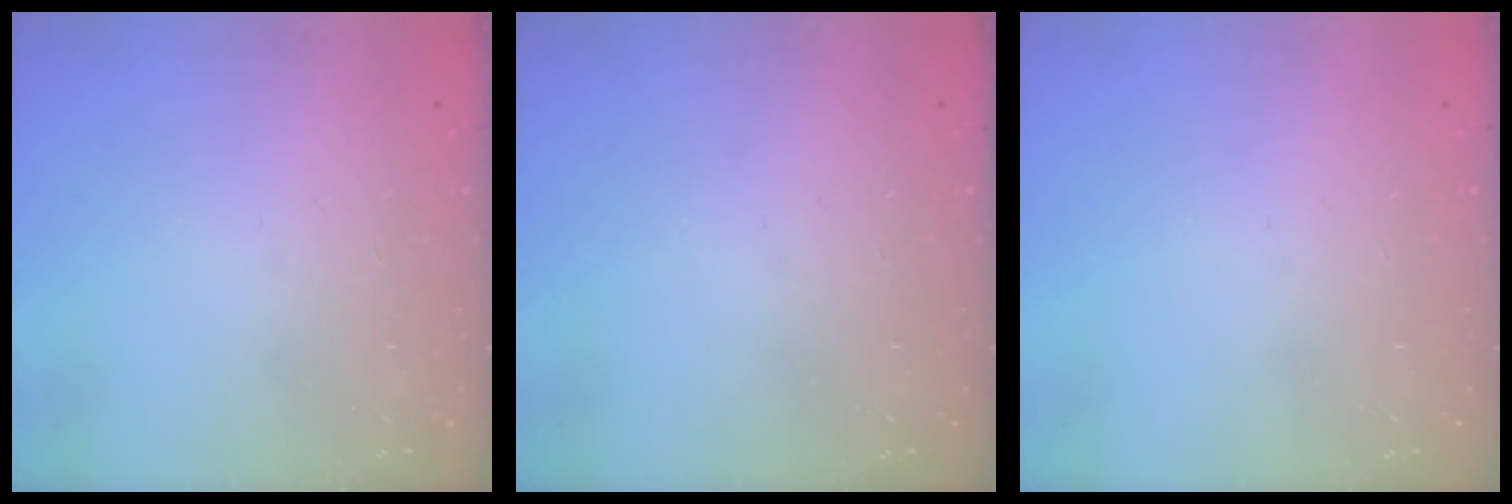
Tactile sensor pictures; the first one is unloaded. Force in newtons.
{"total": 0.0}
{"total": 0.0}